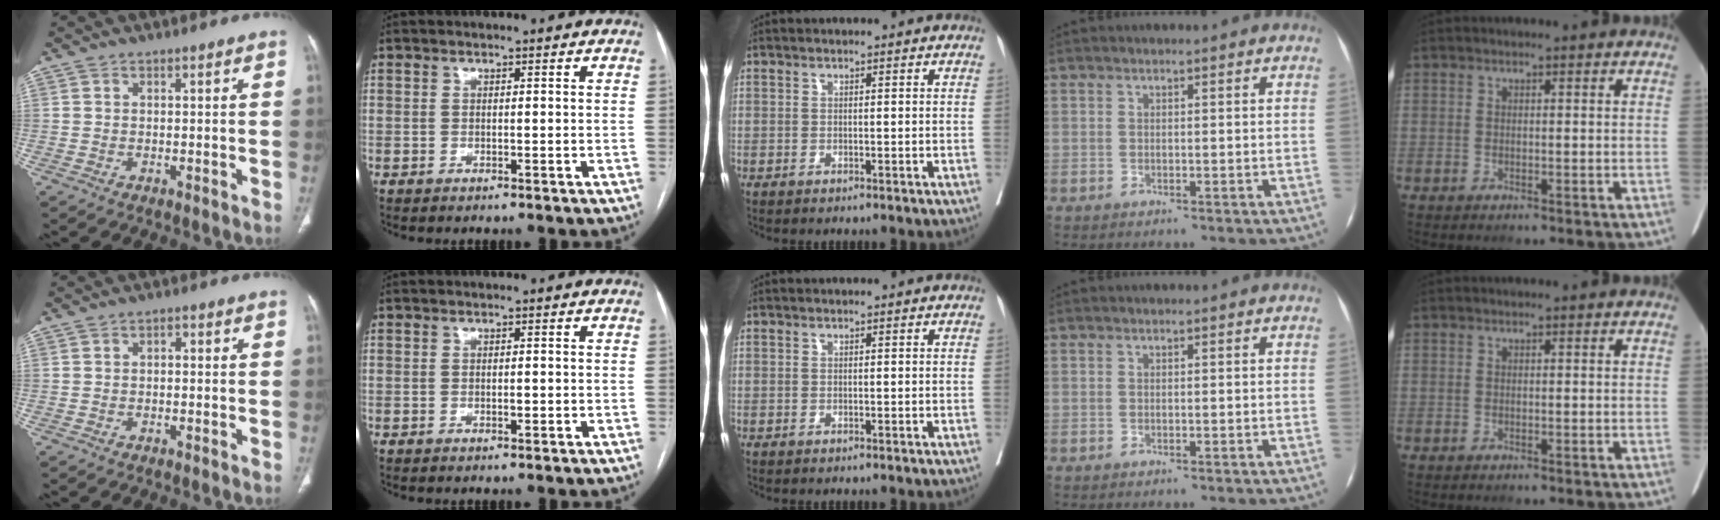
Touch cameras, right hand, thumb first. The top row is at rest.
{"thumb": {"total": 1.2, "force": [0.0, 0.7, 1.0], "torque": [-0.013, 0.007, -0.004]}, "index": {"total": 0.9, "force": [-0.2, 0.3, 0.8], "torque": [-0.014, 0.000, -0.004]}}